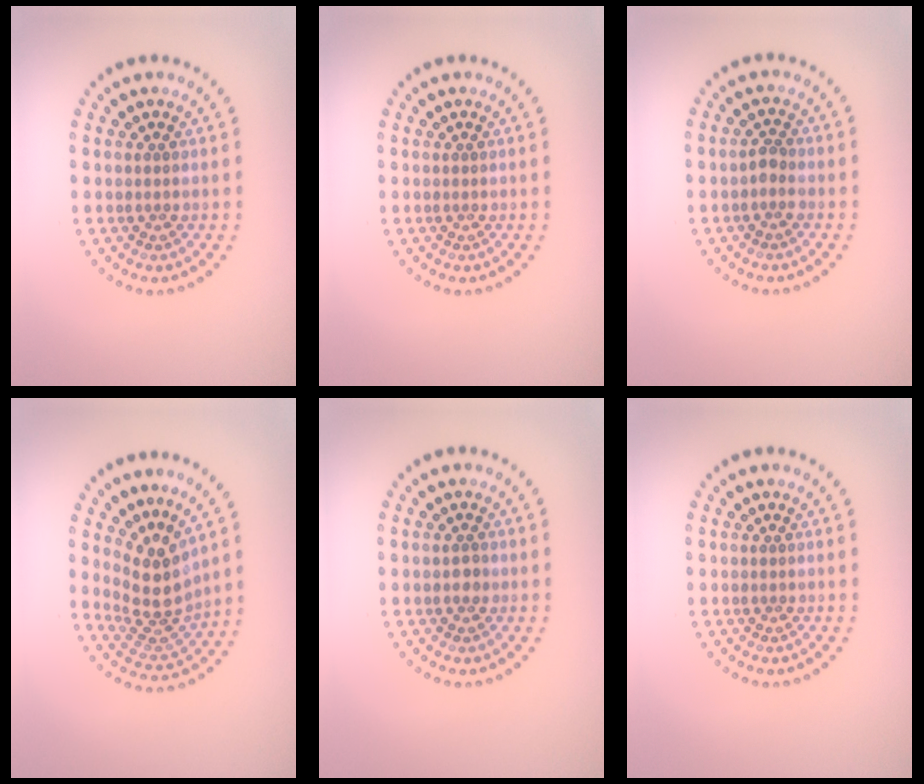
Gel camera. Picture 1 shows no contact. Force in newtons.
{"total": 0.0}
{"total": 0.9, "press": 0.8, "slide": 0.3}
{"total": 3.9, "press": 2.9, "slide": 2.5}
{"total": 0.9, "press": 0.9, "slide": 0.0}
{"total": 0.0}